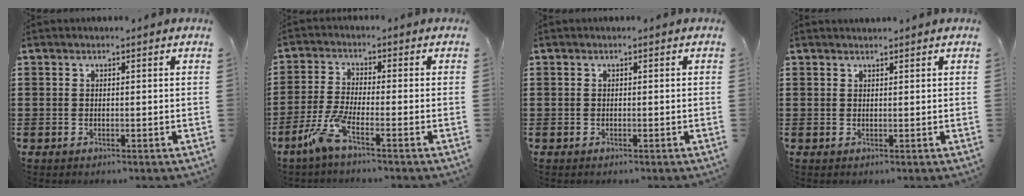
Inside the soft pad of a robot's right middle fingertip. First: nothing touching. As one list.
[{"total": 5.3, "force": [-3.3, 0.4, 4.2], "torque": [-0.111, -0.018, -0.068]}, {"total": 0.0}, {"total": 0.8, "force": [0.8, 0.1, -0.1], "torque": [-0.001, 0.000, 0.016]}]